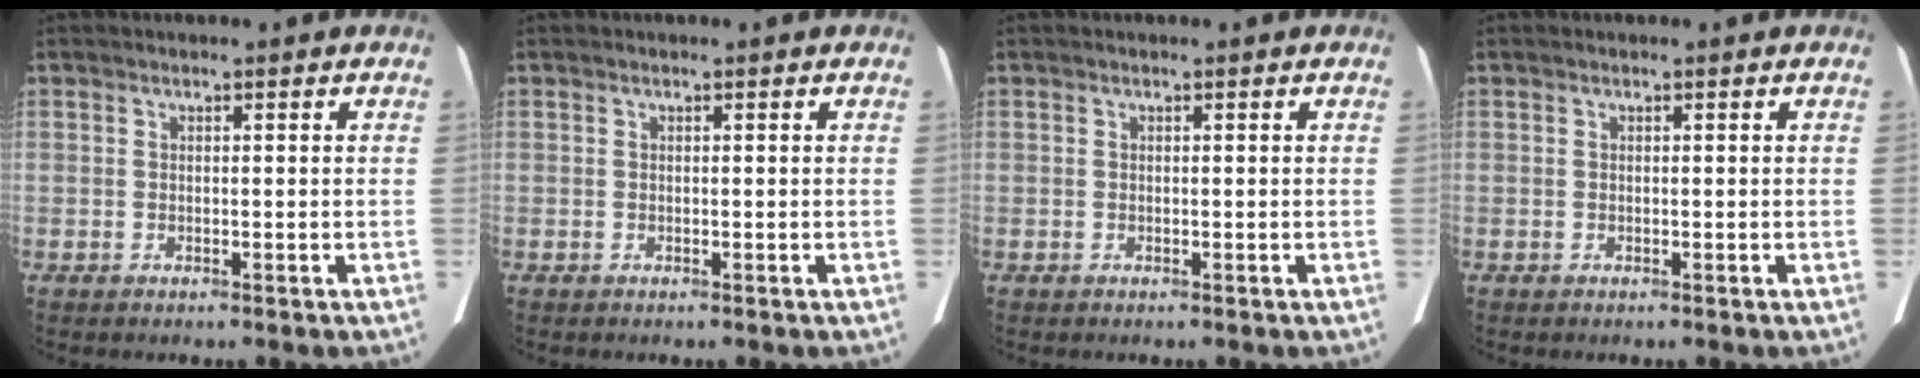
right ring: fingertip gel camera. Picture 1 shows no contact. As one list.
[{"total": 0.0}, {"total": 0.0}, {"total": 0.0}]